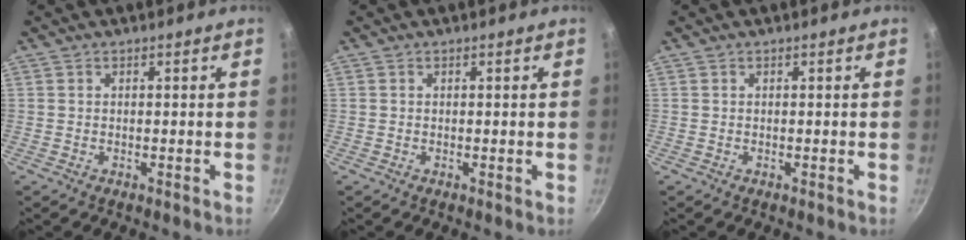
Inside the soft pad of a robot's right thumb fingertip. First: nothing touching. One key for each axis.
{"total": 0.0}
{"total": 0.0}